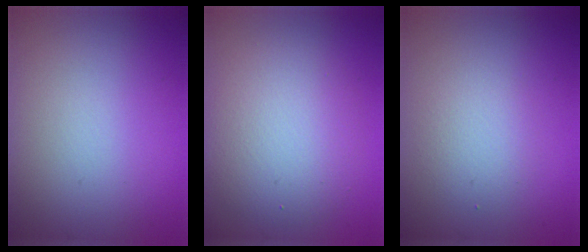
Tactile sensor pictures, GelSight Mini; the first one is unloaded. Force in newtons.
{"total": 5.5, "press": 5.5, "slide": 0.6}
{"total": 2.0, "press": 2.0, "slide": 0.1}